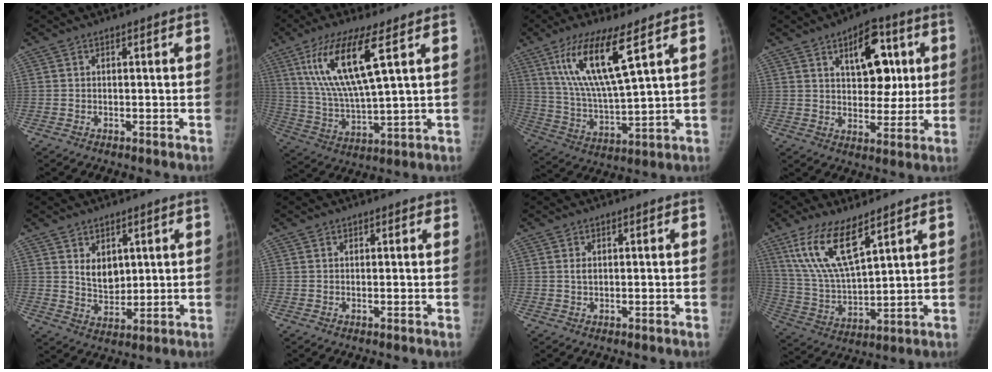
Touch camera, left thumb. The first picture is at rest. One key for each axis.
{"total": 15.5, "fx": 6.5, "fy": 3.3, "fz": 13.7, "tx": -0.287, "ty": -0.029, "tz": 0.129}
{"total": 15.3, "fx": 7.6, "fy": 3.0, "fz": 13.0, "tx": -0.259, "ty": -0.039, "tz": 0.152}
{"total": 12.8, "fx": 4.4, "fy": 7.5, "fz": 9.4, "tx": -0.084, "ty": -0.010, "tz": 0.064}
{"total": 6.1, "fx": 2.3, "fy": 4.2, "fz": 3.8, "tx": -0.040, "ty": -0.024, "tz": 0.051}
{"total": 1.1, "fx": 0.8, "fy": 0.8, "fz": 0.1, "tx": 0.013, "ty": -0.004, "tz": 0.006}
{"total": 1.3, "fx": 0.4, "fy": 0.8, "fz": 0.9, "tx": -0.014, "ty": -0.002, "tz": 0.011}
{"total": 14.0, "fx": 8.3, "fy": 4.4, "fz": 10.4, "tx": -0.201, "ty": -0.036, "tz": 0.176}